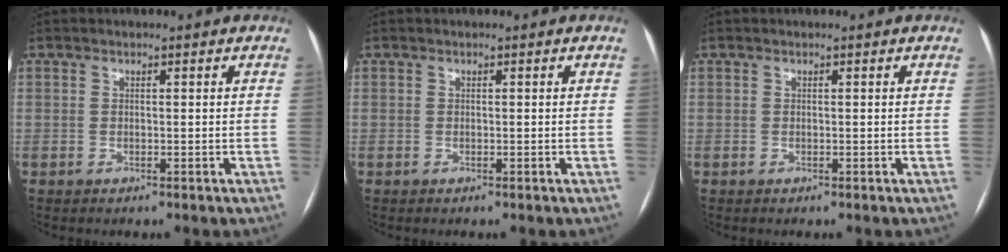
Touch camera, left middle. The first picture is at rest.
{"total": 0.0}
{"total": 0.0}